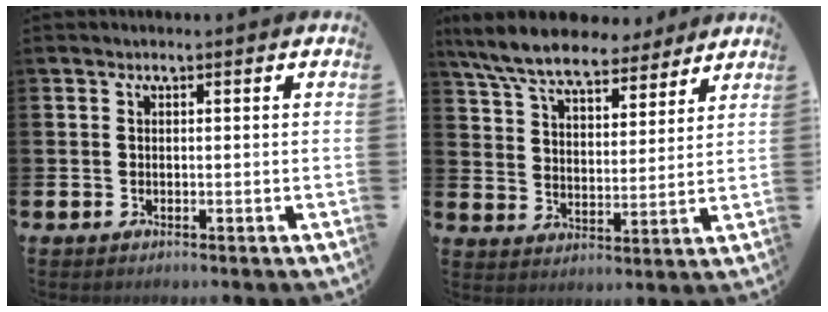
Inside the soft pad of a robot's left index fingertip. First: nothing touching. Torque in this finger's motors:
{"motor_torque": [1.05, -1.09, 1.05, 0.21]}